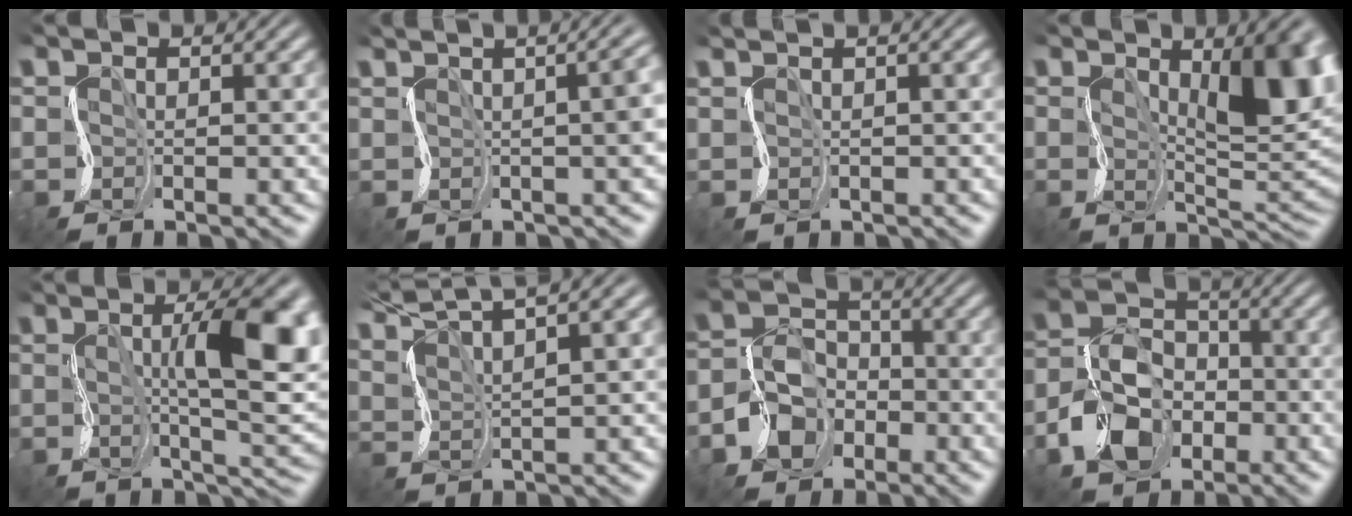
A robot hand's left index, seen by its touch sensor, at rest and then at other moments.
{"total": 9.2, "force": [1.6, 4.7, 7.8], "torque": [-0.033, 0.045, -0.004]}
{"total": 1.2, "force": [1.1, 0.3, 0.3], "torque": [0.002, 0.012, 0.004]}
{"total": 8.2, "force": [2.0, 3.2, 7.2], "torque": [-0.111, 0.007, 0.033]}
{"total": 9.5, "force": [1.1, 2.9, 9.0], "torque": [-0.141, 0.009, 0.020]}
{"total": 6.8, "force": [6.5, 0.1, 1.8], "torque": [-0.046, 0.026, 0.088]}
{"total": 3.7, "force": [-1.9, 3.1, 0.7], "torque": [-0.028, 0.016, -0.046]}
{"total": 5.2, "force": [-2.5, 4.0, 2.2], "torque": [-0.058, 0.014, -0.060]}